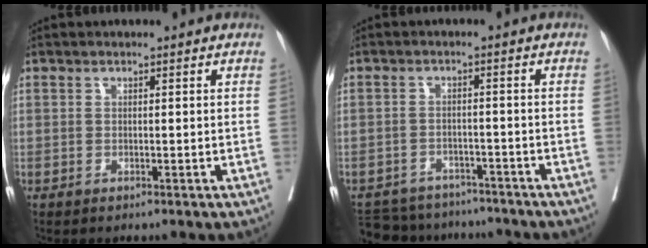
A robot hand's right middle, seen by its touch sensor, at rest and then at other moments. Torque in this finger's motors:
{"motor_torque": [0.25, -0.50, 0.04, 0.01]}